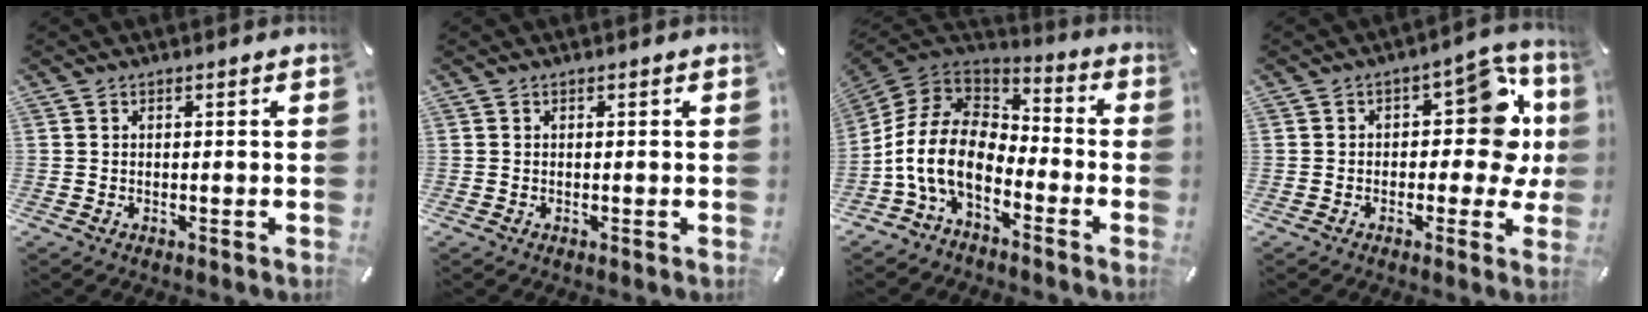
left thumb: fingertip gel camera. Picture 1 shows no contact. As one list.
[{"total": 0.0}, {"total": 15.2, "force": [-7.0, 9.2, 9.9], "torque": [-0.221, 0.028, -0.129]}, {"total": 14.4, "force": [2.1, 8.2, 11.6], "torque": [-0.128, -0.013, 0.031]}]